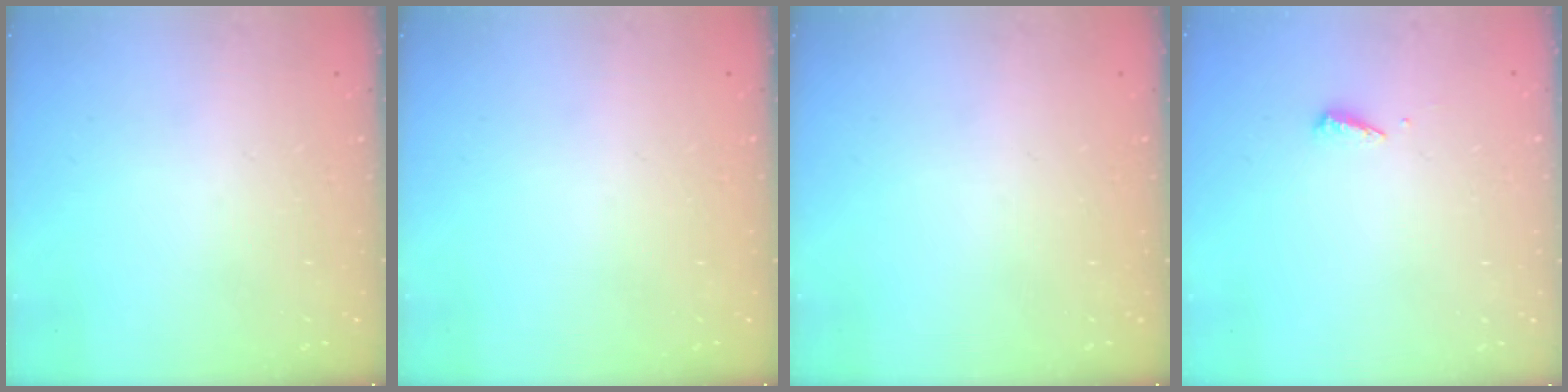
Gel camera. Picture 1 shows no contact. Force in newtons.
{"total": 0.0}
{"total": 0.0}
{"total": 2.5, "press": 2.5, "slide": 0.1}